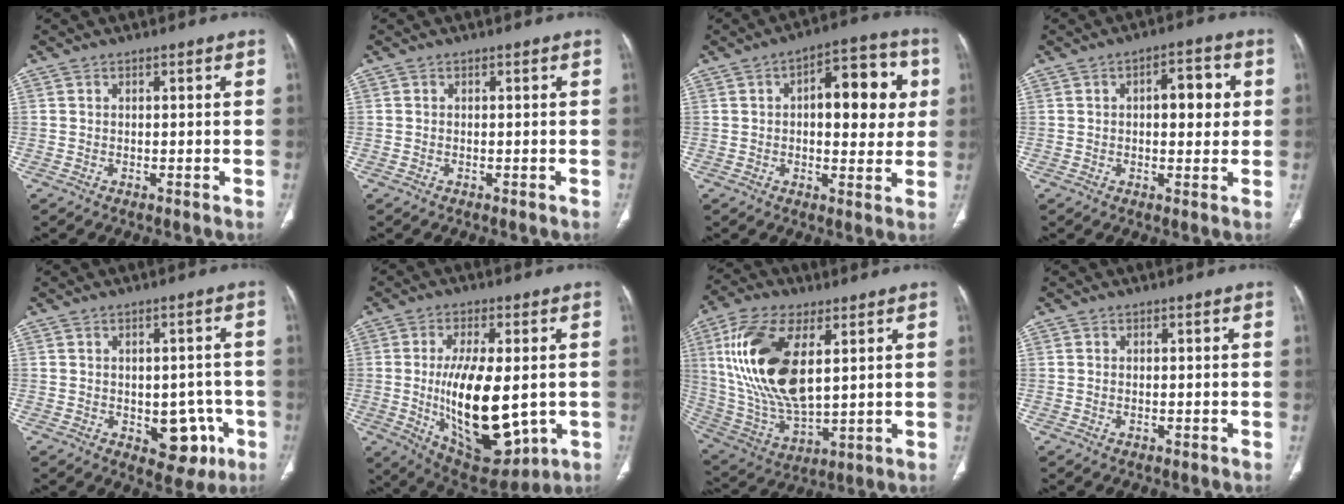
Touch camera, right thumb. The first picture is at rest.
{"total": 0.0}
{"total": 14.4, "force": [2.5, 6.9, 12.4], "torque": [-0.123, 0.016, 0.030]}
{"total": 7.1, "force": [1.1, 3.5, 6.1], "torque": [-0.060, 0.009, 0.012]}
{"total": 8.8, "force": [-2.9, 5.6, 6.2], "torque": [-0.037, 0.012, -0.025]}
{"total": 20.1, "force": [-1.9, 9.0, 17.8], "torque": [-0.281, -0.022, -0.005]}
{"total": 21.0, "force": [5.4, 10.0, 17.6], "torque": [-0.357, -0.021, 0.108]}
{"total": 0.5, "force": [-0.2, 0.3, 0.3], "torque": [-0.011, 0.002, 0.000]}